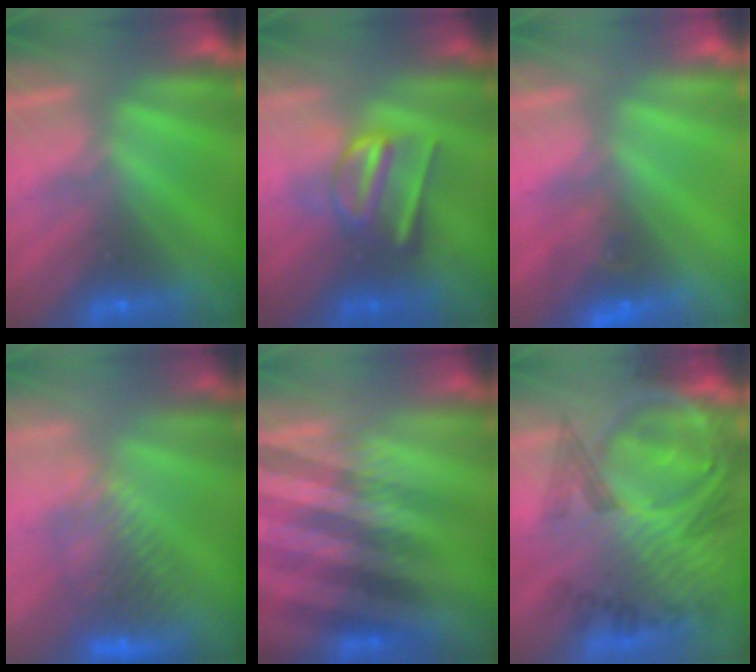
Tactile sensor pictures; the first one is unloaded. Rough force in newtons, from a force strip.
{"total": 3.1}
{"total": 2.6}
{"total": 5.0}
{"total": 3.6}
{"total": 10.8}